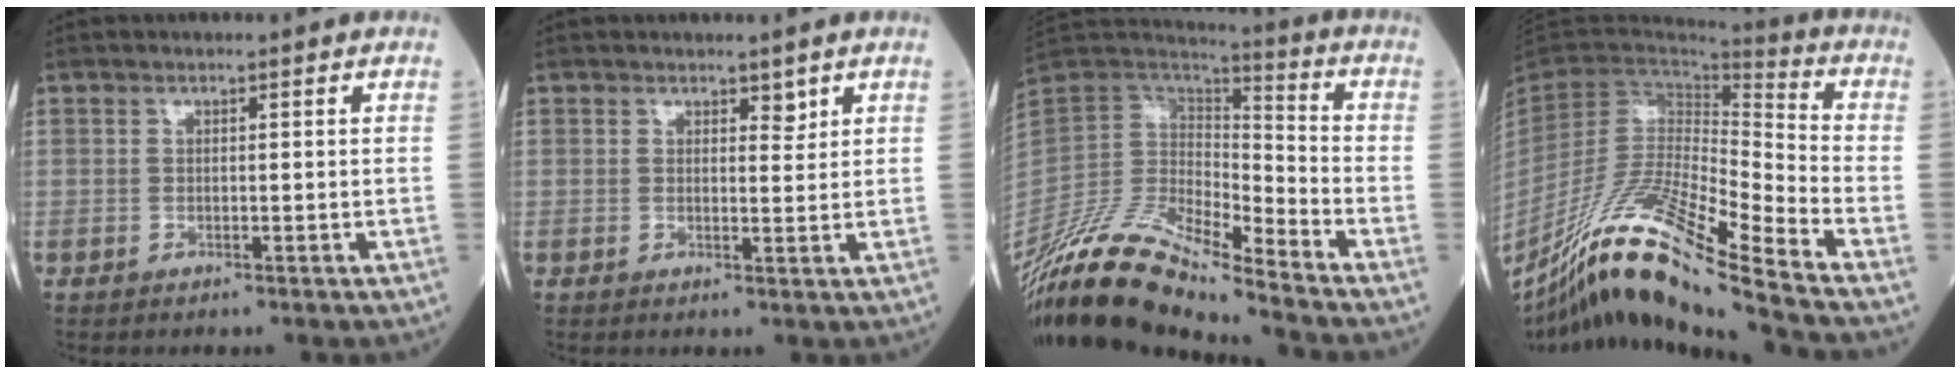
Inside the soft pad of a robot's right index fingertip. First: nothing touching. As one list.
[{"total": 1.6, "force": [1.2, 0.8, 0.8], "torque": [-0.006, -0.004, 0.016]}, {"total": 17.7, "force": [-15.0, 2.5, 8.9], "torque": [-0.175, 0.020, -0.283]}, {"total": 19.9, "force": [-15.1, -0.8, 13.1], "torque": [-0.267, -0.028, -0.281]}]